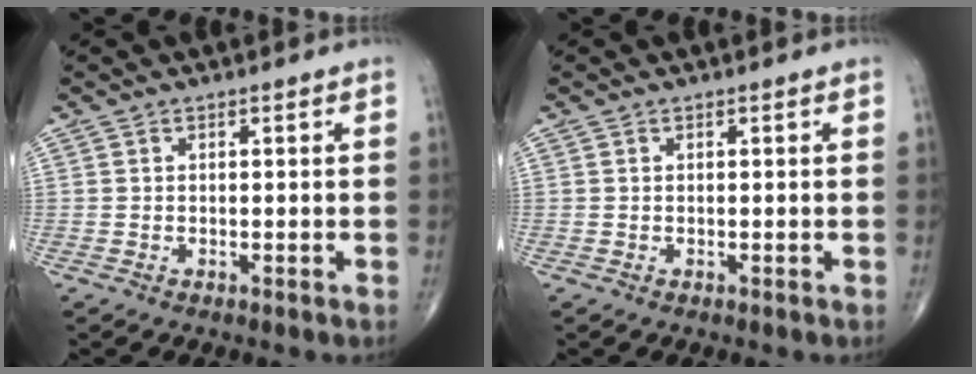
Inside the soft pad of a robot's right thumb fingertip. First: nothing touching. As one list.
[{"total": 0.0}]